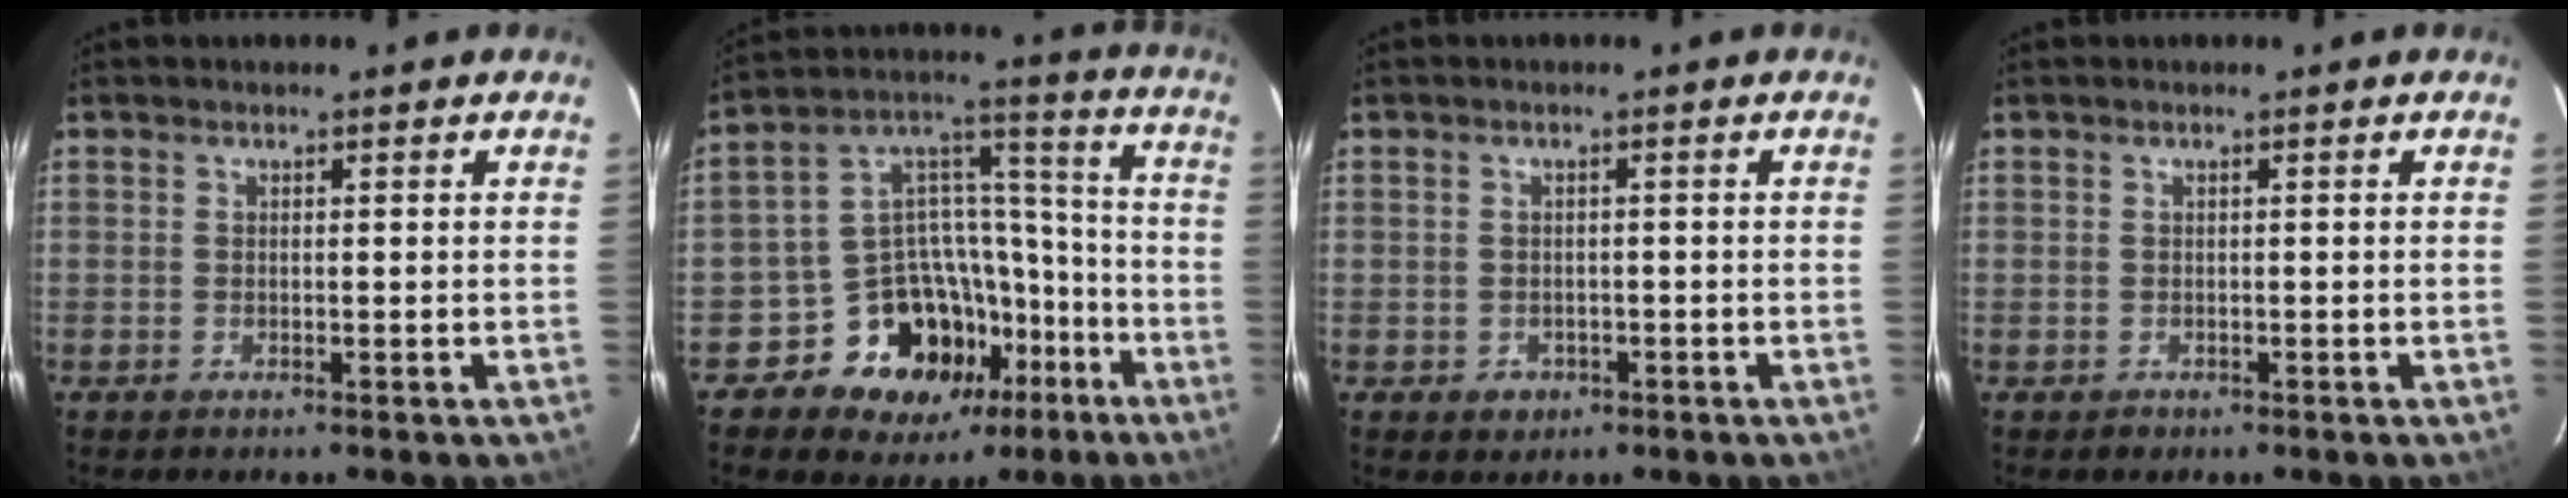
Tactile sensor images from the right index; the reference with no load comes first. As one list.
[{"total": 17.3, "force": [-10.2, 12.5, 6.2], "torque": [-0.117, 0.069, -0.138]}, {"total": 2.8, "force": [-0.8, 2.6, 0.5], "torque": [-0.012, 0.003, -0.006]}, {"total": 1.2, "force": [-0.4, 1.1, 0.0], "torque": [0.002, 0.003, -0.002]}]